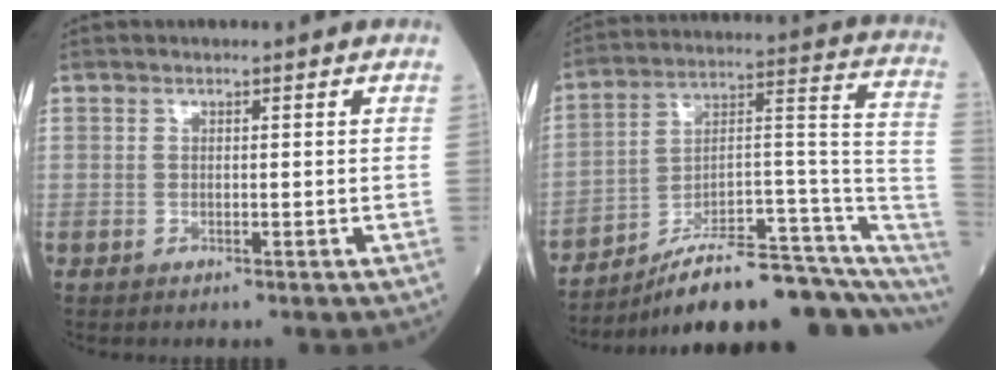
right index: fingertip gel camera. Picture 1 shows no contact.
{"total": 21.6, "force": [-15.4, 4.6, 14.5], "torque": [-0.138, 0.052, -0.228]}